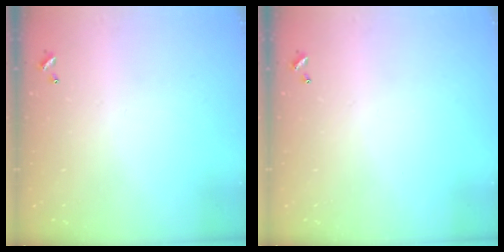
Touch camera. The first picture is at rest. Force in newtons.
{"total": 0.0}